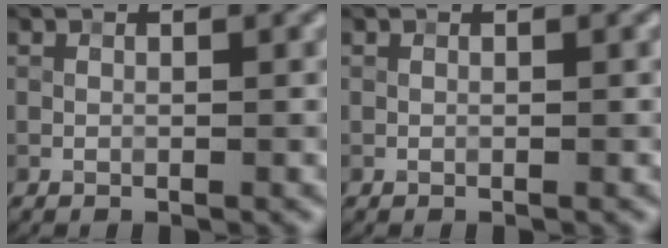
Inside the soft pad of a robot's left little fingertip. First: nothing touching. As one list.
[{"total": 0.0}]